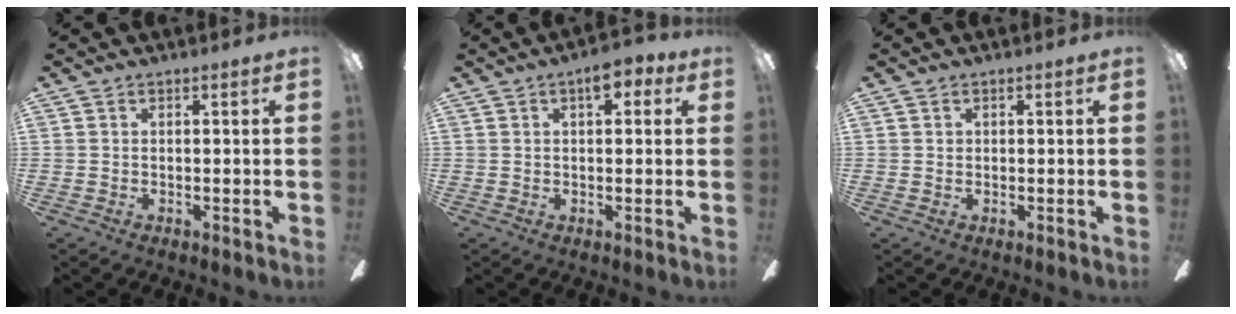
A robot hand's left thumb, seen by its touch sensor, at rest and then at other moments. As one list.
[{"total": 5.0, "force": [2.3, 2.4, 3.7], "torque": [-0.044, -0.003, 0.035]}, {"total": 0.8, "force": [0.5, 0.6, 0.1], "torque": [-0.003, 0.003, 0.008]}]